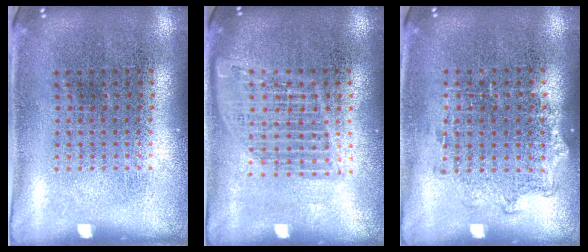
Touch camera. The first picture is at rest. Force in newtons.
{"total": 1.5, "press": 1.4, "slide": 0.7}
{"total": 1.1, "press": 1.0, "slide": 0.4}